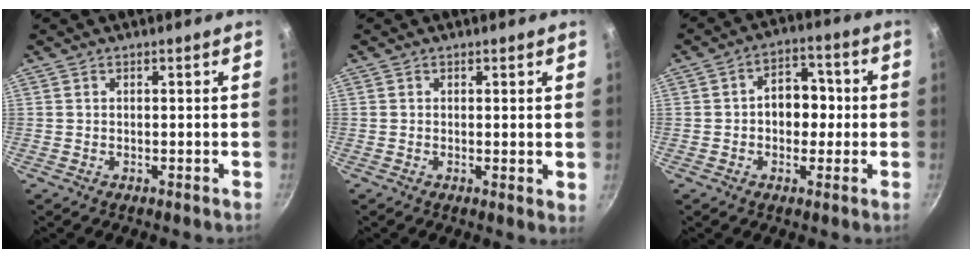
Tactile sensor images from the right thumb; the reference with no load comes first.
{"total": 1.5, "force": [0.4, 0.6, 1.4], "torque": [-0.018, -0.005, 0.003]}
{"total": 8.2, "force": [-0.2, 6.0, 5.6], "torque": [-0.031, 0.022, -0.010]}